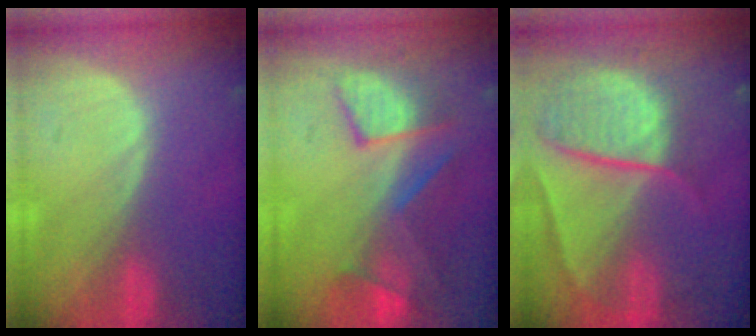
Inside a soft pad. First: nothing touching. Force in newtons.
{"total": 8.7, "press": 8.2, "slide": 2.8}
{"total": 10.7, "press": 8.9, "slide": 5.9}